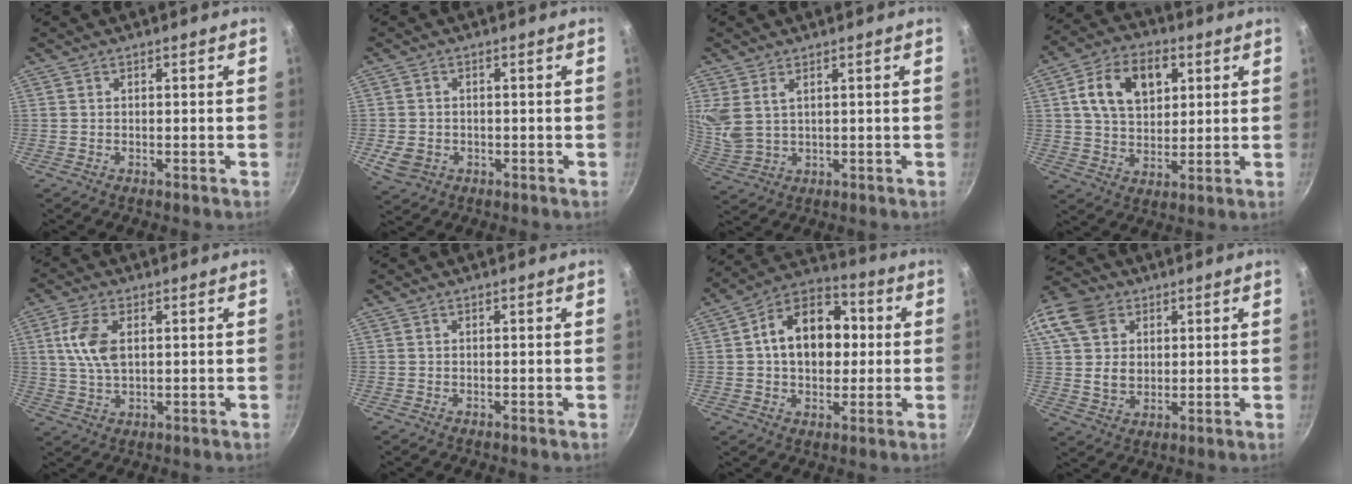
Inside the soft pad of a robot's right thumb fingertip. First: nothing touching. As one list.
[{"total": 5.0, "force": [-1.2, 4.1, 2.6], "torque": [-0.048, 0.005, -0.012]}, {"total": 6.3, "force": [2.7, 3.8, 4.2], "torque": [-0.081, -0.018, 0.063]}, {"total": 13.6, "force": [4.1, 9.2, 9.1], "torque": [-0.131, 0.001, 0.063]}, {"total": 8.1, "force": [1.9, 4.4, 6.5], "torque": [-0.127, 0.001, 0.035]}, {"total": 0.0}, {"total": 16.0, "force": [1.7, 11.4, 11.1], "torque": [-0.135, 0.025, 0.011]}, {"total": 17.1, "force": [6.3, 13.3, 8.7], "torque": [-0.181, 0.009, 0.115]}]